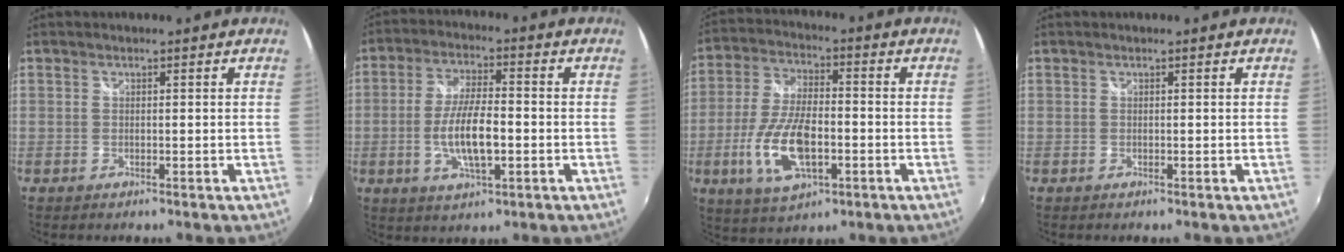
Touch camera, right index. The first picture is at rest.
{"total": 9.9, "force": [-2.2, 3.1, 9.1], "torque": [-0.179, -0.004, -0.039]}
{"total": 13.9, "force": [-4.0, 6.1, 11.8], "torque": [-0.246, -0.008, -0.073]}
{"total": 0.0}